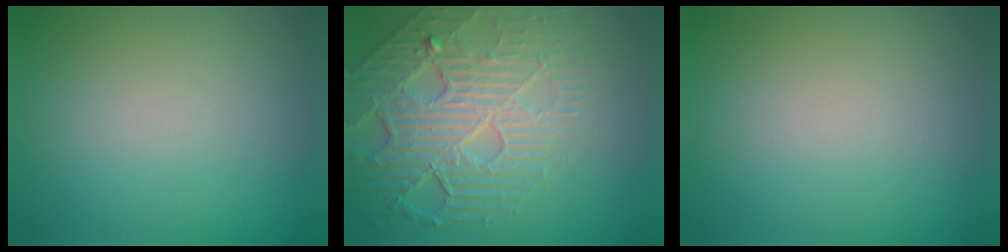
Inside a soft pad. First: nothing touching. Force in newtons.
{"total": 7.8, "press": 5.9, "slide": 5.1}
{"total": 0.0}